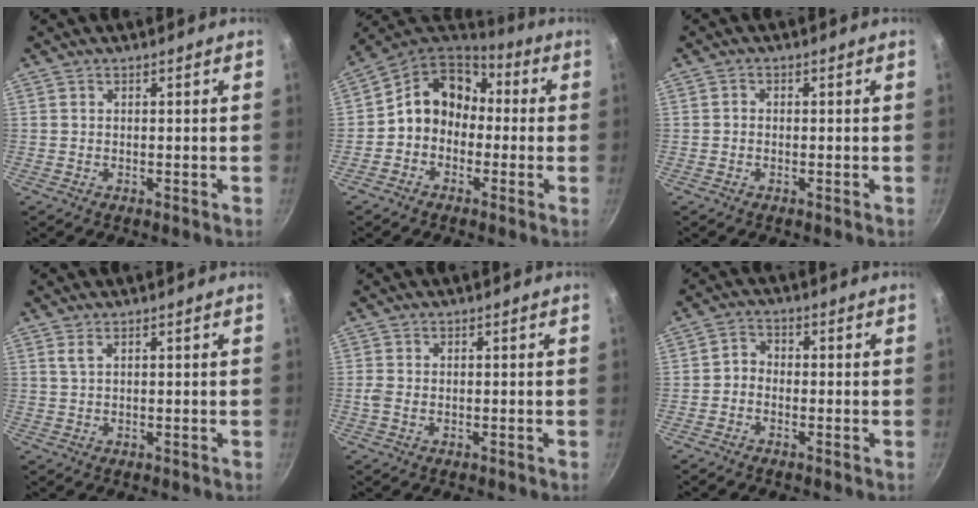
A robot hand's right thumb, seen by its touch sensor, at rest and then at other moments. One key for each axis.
{"total": 11.6, "fx": -0.5, "fy": 9.7, "fz": 6.4, "tx": -0.071, "ty": 0.045, "tz": -0.032}
{"total": 0.9, "fx": -0.4, "fy": 0.8, "fz": 0.4, "tx": -0.006, "ty": 0.004, "tz": -0.008}
{"total": 1.4, "fx": 0.8, "fy": 0.5, "fz": 1.1, "tx": -0.022, "ty": -0.001, "tz": 0.018}
{"total": 1.7, "fx": -0.2, "fy": 1.2, "fz": 1.2, "tx": -0.028, "ty": 0.001, "tz": -0.005}
{"total": 2.7, "fx": -1.1, "fy": 2.1, "fz": 1.2, "tx": -0.014, "ty": 0.021, "tz": -0.029}